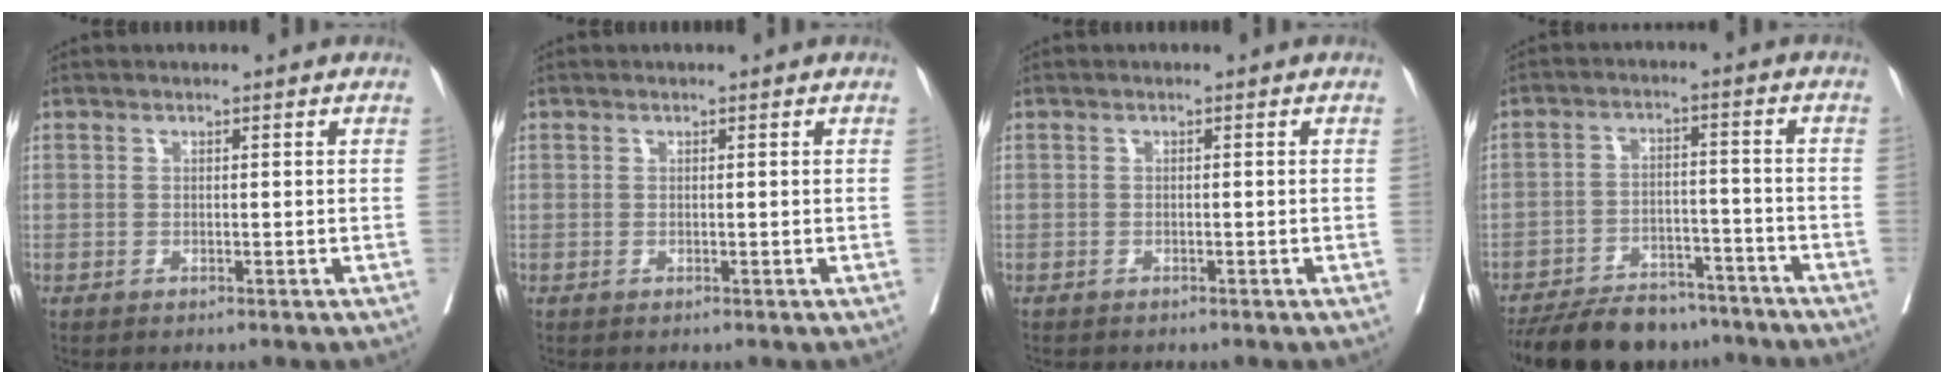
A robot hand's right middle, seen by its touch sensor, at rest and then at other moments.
{"total": 0.0}
{"total": 1.3, "force": [-1.2, 0.5, 0.3], "torque": [-0.011, -0.003, -0.020]}
{"total": 15.1, "force": [-13.2, 5.1, 5.1], "torque": [-0.088, -0.002, -0.196]}